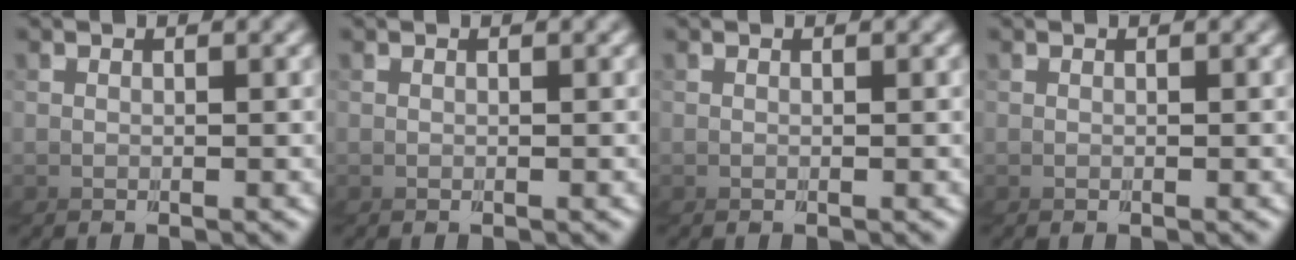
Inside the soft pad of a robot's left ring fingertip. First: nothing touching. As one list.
[{"total": 0.0}, {"total": 0.0}, {"total": 0.0}]